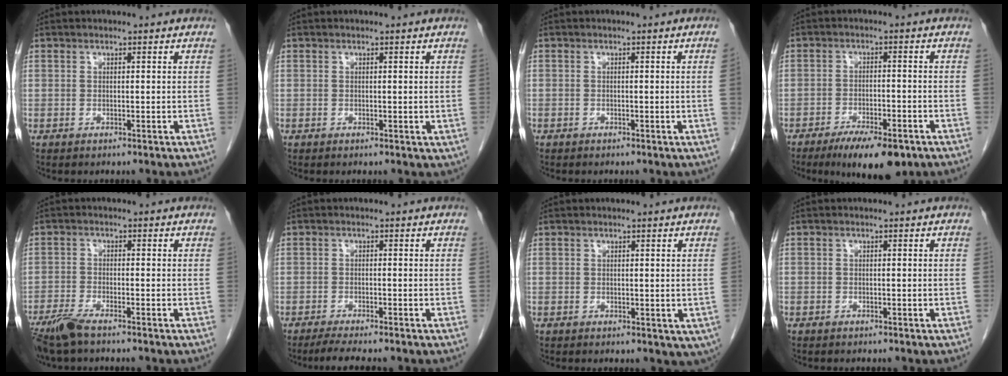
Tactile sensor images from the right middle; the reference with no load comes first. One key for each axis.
{"total": 0.8, "fx": 0.0, "fy": 0.5, "fz": 0.6, "tx": -0.010, "ty": -0.002, "tz": 0.003}
{"total": 0.9, "fx": -0.2, "fy": -0.4, "fz": 0.8, "tx": 0.000, "ty": 0.003, "tz": -0.004}
{"total": 9.2, "fx": -6.3, "fy": 2.5, "fz": 6.2, "tx": -0.094, "ty": -0.012, "tz": -0.095}
{"total": 6.1, "fx": -4.9, "fy": 0.9, "fz": 3.5, "tx": -0.069, "ty": -0.015, "tz": -0.089}
{"total": 6.0, "fx": -5.0, "fy": 0.5, "fz": 3.2, "tx": -0.047, "ty": -0.014, "tz": -0.077}
{"total": 2.9, "fx": -0.2, "fy": 1.8, "fz": 2.3, "tx": -0.023, "ty": -0.005, "tz": 0.004}
{"total": 1.1, "fx": -0.8, "fy": 0.7, "fz": 0.0, "tx": -0.001, "ty": 0.004, "tz": -0.012}